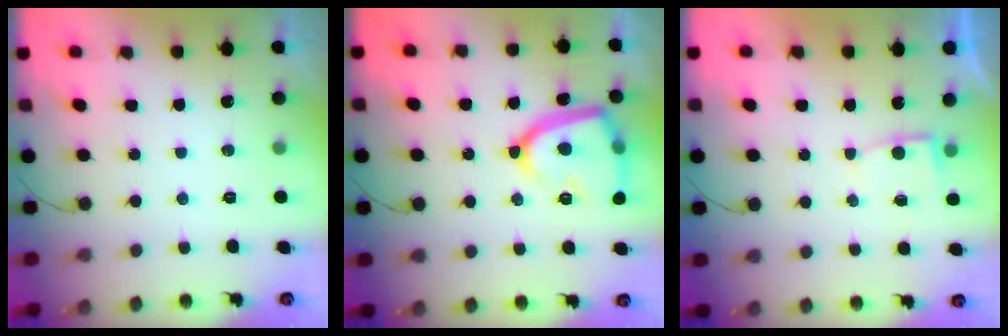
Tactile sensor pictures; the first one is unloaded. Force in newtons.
{"total": 17.4, "press": 17.3, "slide": 1.7}
{"total": 2.8, "press": 2.8, "slide": 0.3}